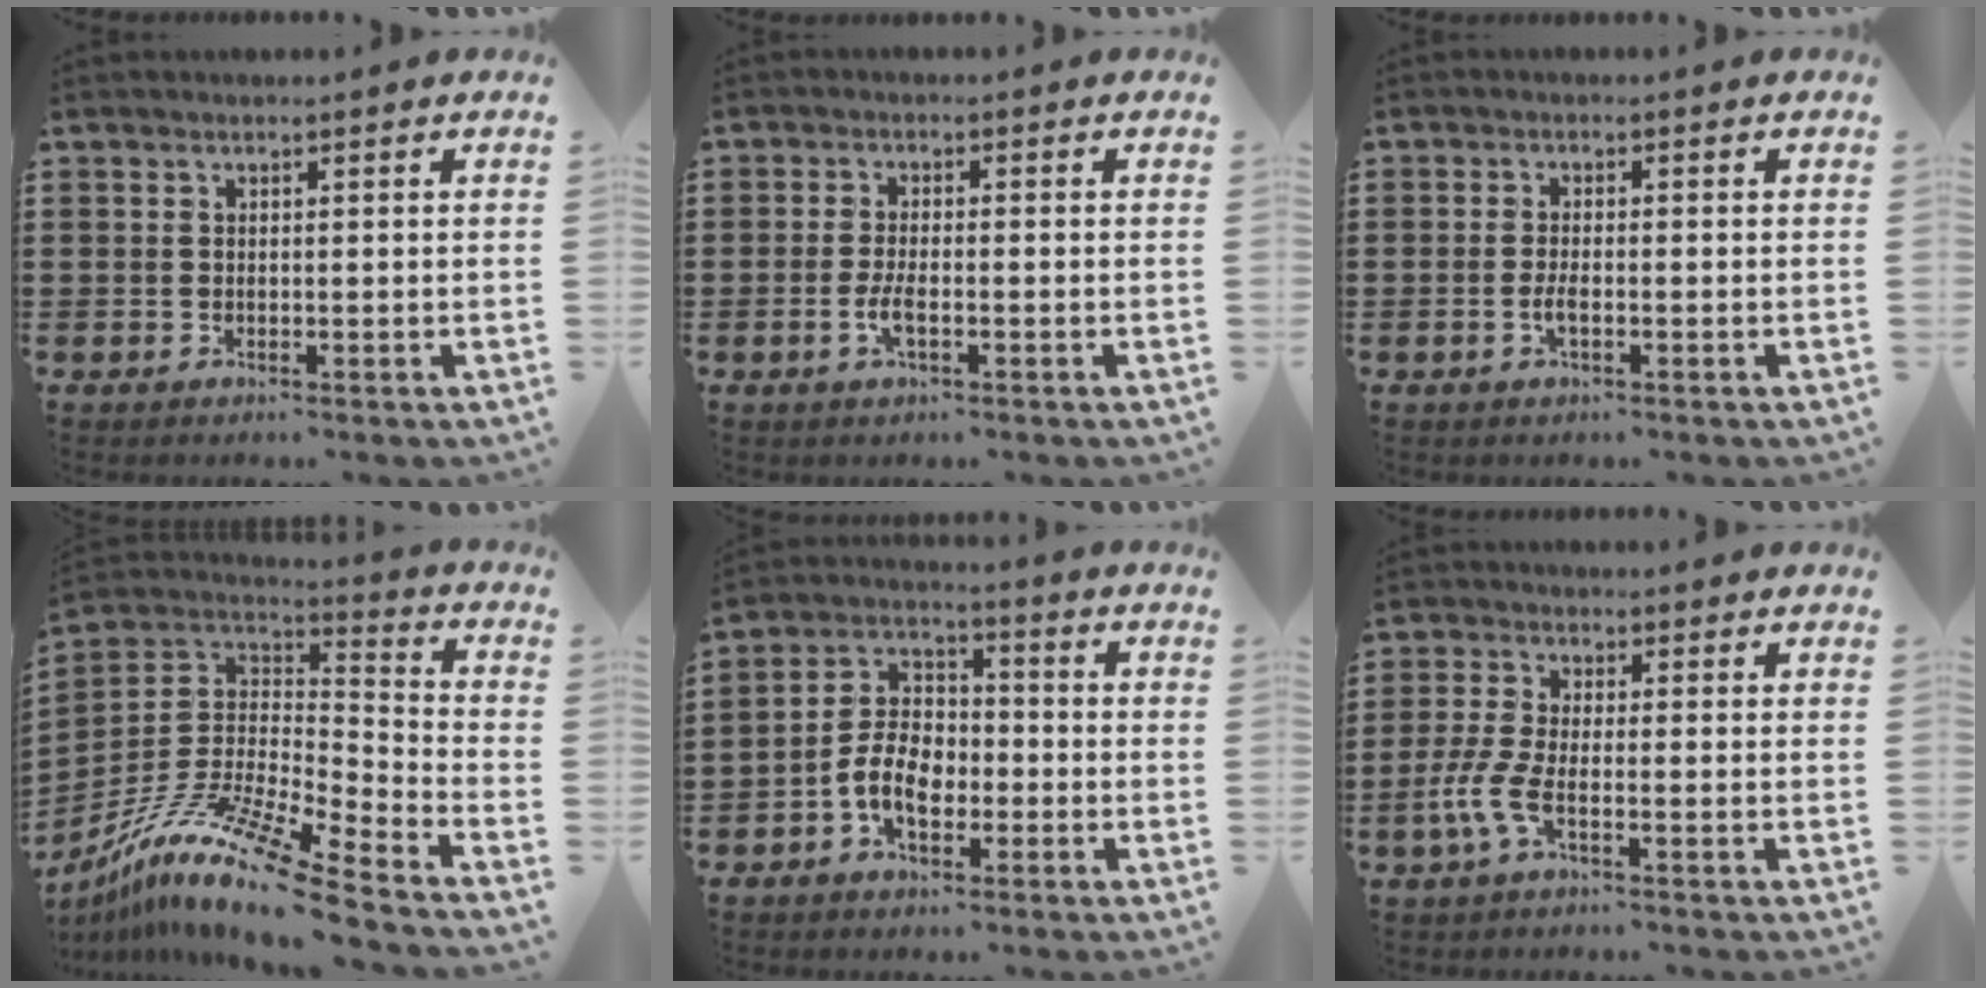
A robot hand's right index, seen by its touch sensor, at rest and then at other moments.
{"total": 2.9, "force": [-1.0, 0.8, 2.6], "torque": [-0.060, -0.005, -0.022]}
{"total": 2.1, "force": [-0.7, 0.5, 1.9], "torque": [-0.041, -0.004, -0.014]}
{"total": 13.6, "force": [-10.5, 0.8, 8.6], "torque": [-0.178, 0.004, -0.206]}
{"total": 7.3, "force": [-2.6, 4.5, 5.1], "torque": [-0.125, 0.005, -0.057]}
{"total": 4.8, "force": [-2.1, 1.3, 4.1], "torque": [-0.104, -0.011, -0.045]}